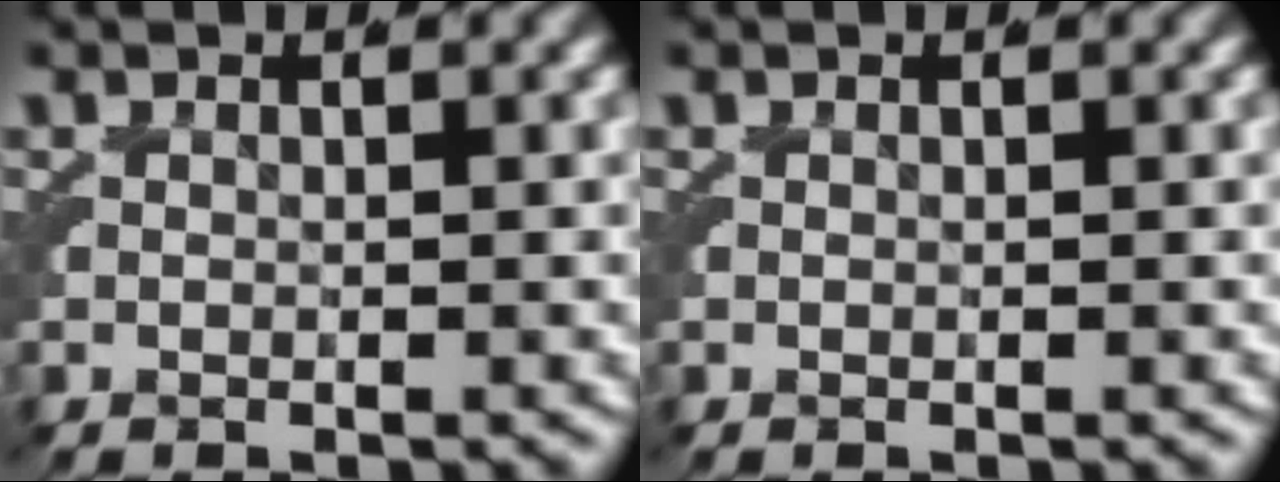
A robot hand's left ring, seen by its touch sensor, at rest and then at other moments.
{"total": 0.0}